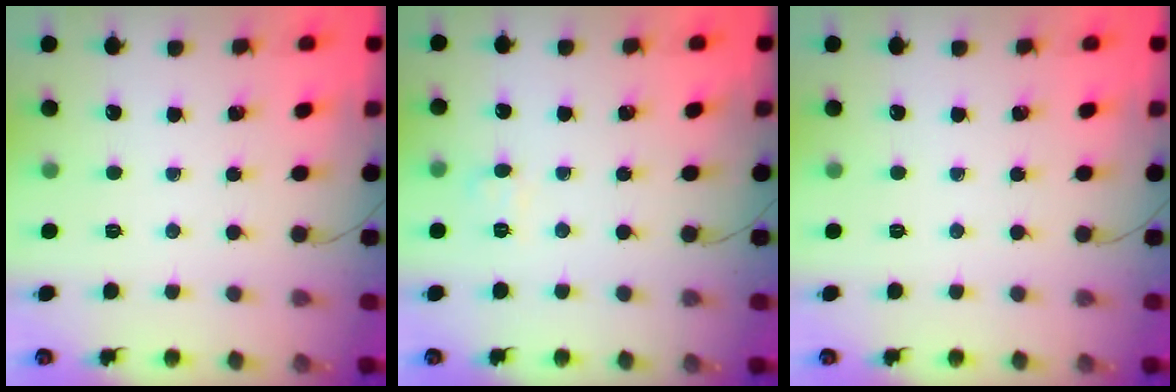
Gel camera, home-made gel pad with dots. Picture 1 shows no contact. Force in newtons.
{"total": 4.9, "press": 4.5, "slide": 1.7}
{"total": 0.0}